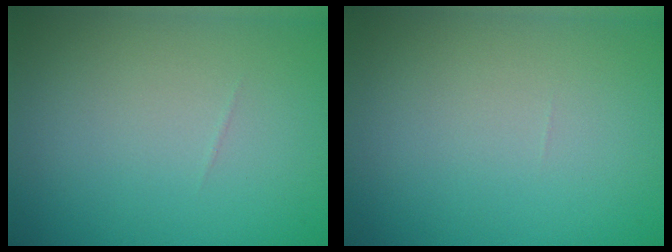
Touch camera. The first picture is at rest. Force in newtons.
{"total": 0.0}